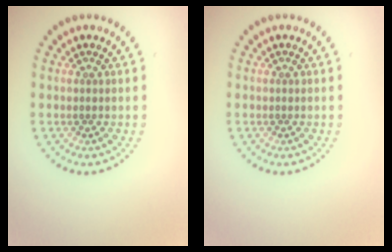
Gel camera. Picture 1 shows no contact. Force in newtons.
{"total": 0.0}